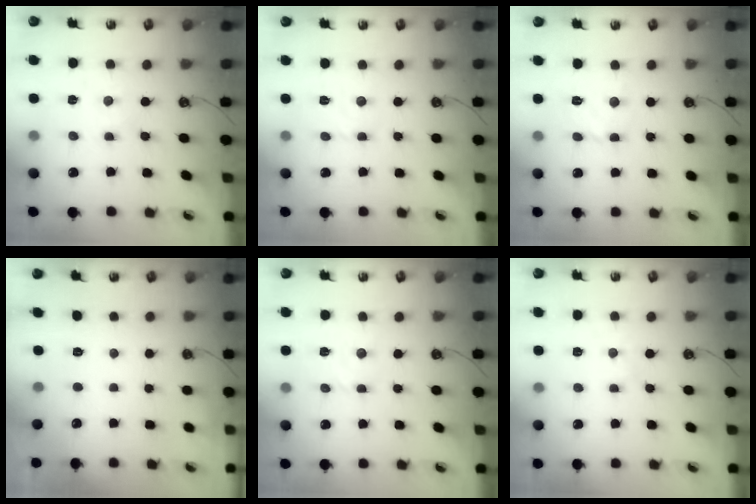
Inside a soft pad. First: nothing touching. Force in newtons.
{"total": 2.8, "press": 2.8, "slide": 0.4}
{"total": 5.8, "press": 5.8, "slide": 0.3}
{"total": 0.0}
{"total": 2.8, "press": 2.8, "slide": 0.1}
{"total": 2.7, "press": 2.7, "slide": 0.4}